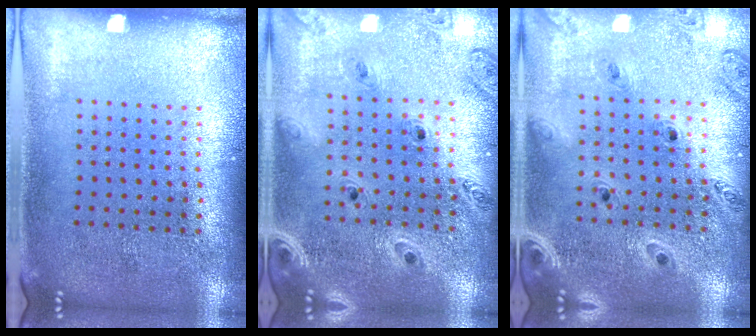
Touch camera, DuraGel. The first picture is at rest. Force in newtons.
{"total": 1.4, "press": 1.3, "slide": 0.2}
{"total": 1.3, "press": 1.3, "slide": 0.2}